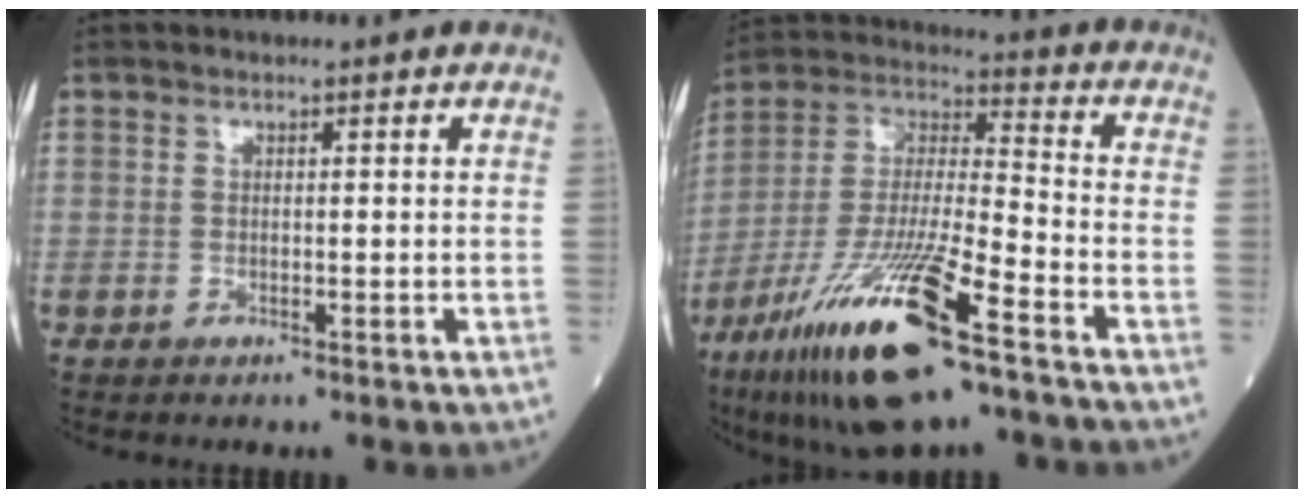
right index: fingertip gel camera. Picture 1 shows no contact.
{"total": 20.4, "force": [-11.7, 2.8, 16.5], "torque": [-0.345, -0.043, -0.212]}